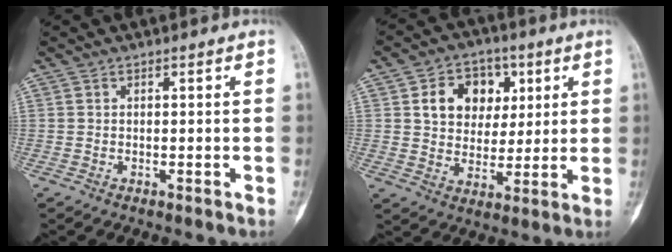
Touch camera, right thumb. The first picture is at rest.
{"total": 11.7, "force": [3.7, 9.1, 6.3], "torque": [-0.055, -0.006, 0.064]}